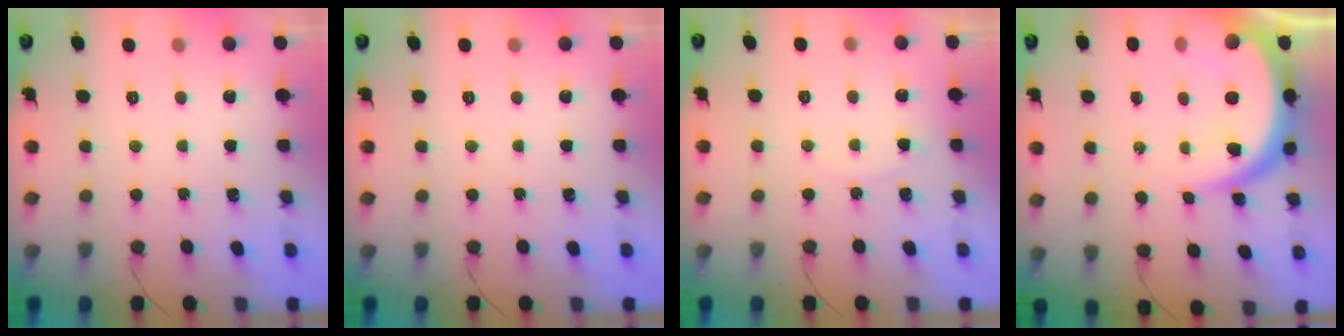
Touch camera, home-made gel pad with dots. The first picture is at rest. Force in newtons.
{"total": 0.0}
{"total": 2.7, "press": 2.7, "slide": 0.3}
{"total": 15.1, "press": 15.0, "slide": 1.6}